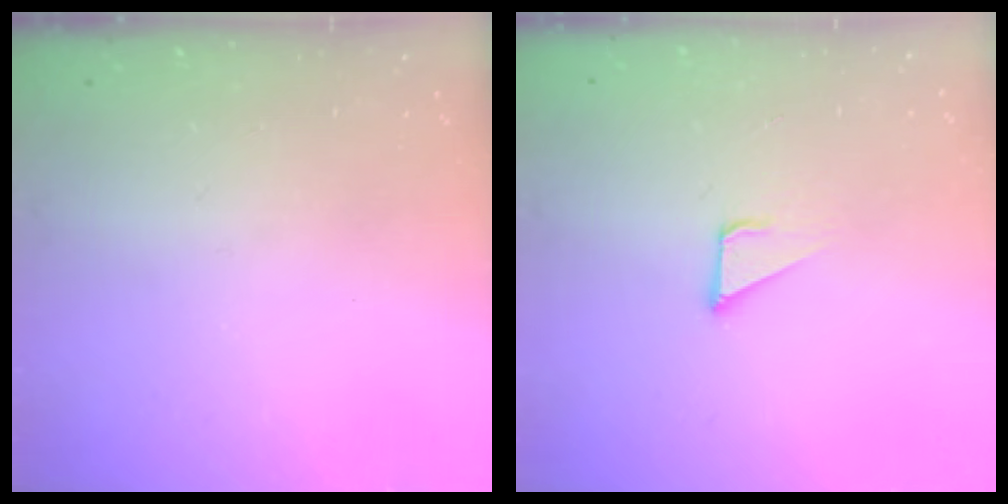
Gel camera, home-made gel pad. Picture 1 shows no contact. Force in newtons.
{"total": 2.4, "press": 2.4, "slide": 0.1}